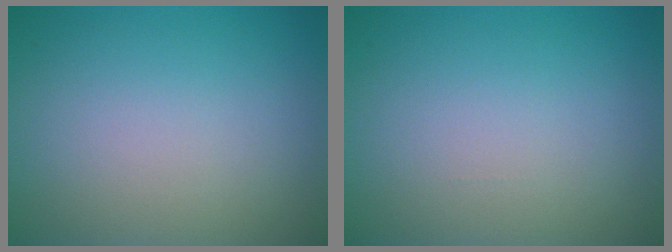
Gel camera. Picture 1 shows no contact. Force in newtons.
{"total": 0.0}